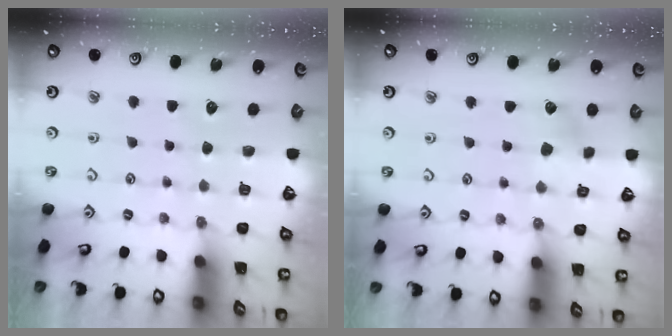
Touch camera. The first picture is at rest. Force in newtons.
{"total": 3.6, "press": 3.6, "slide": 0.3}